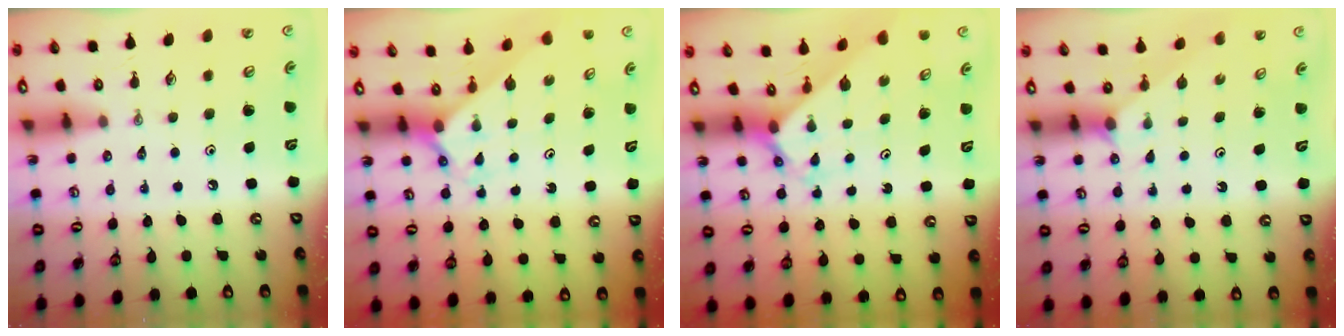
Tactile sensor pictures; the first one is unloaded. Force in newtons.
{"total": 1.9, "press": 1.9, "slide": 0.1}
{"total": 2.2, "press": 2.2, "slide": 0.2}
{"total": 1.4, "press": 1.4, "slide": 0.1}